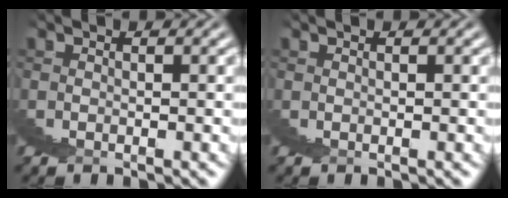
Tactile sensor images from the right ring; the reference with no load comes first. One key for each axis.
{"total": 0.0}